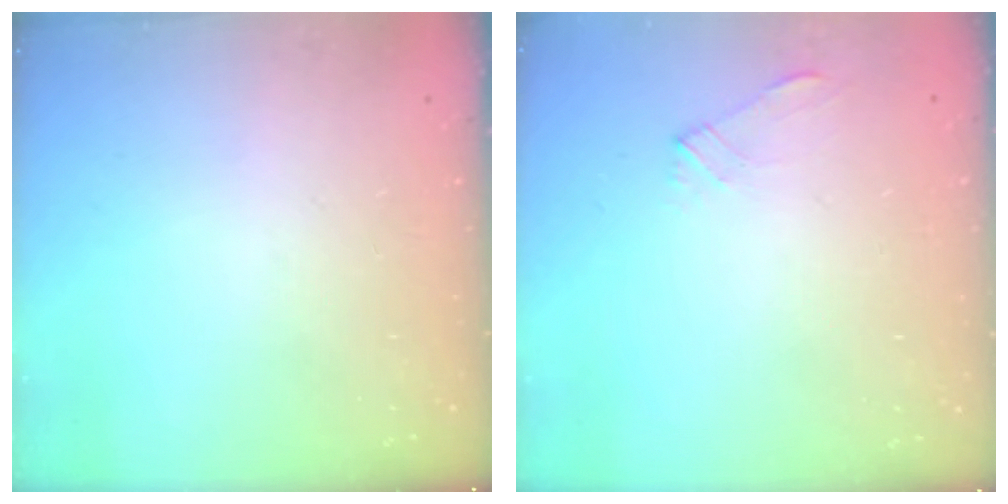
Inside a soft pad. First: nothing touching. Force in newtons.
{"total": 1.9, "press": 1.9, "slide": 0.4}